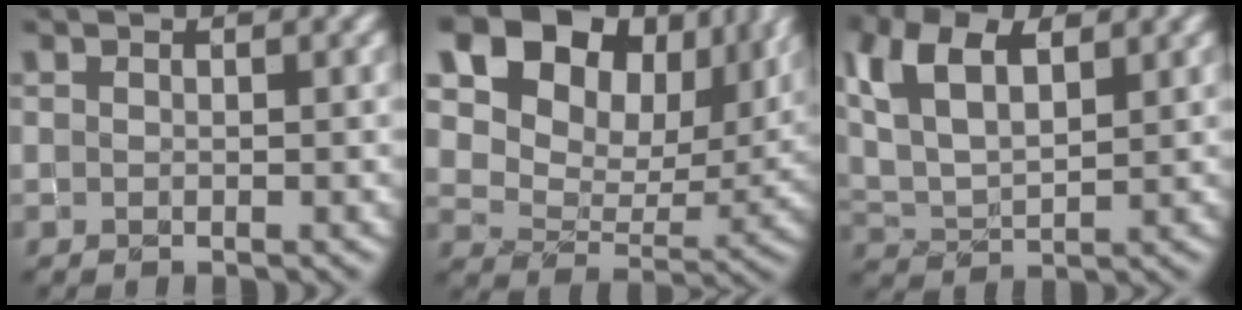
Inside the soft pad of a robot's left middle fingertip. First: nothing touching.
{"total": 20.7, "force": [11.5, 13.8, 10.3], "torque": [-0.229, 0.055, 0.215]}
{"total": 6.8, "force": [3.1, 3.4, 5.0], "torque": [-0.116, 0.010, 0.057]}